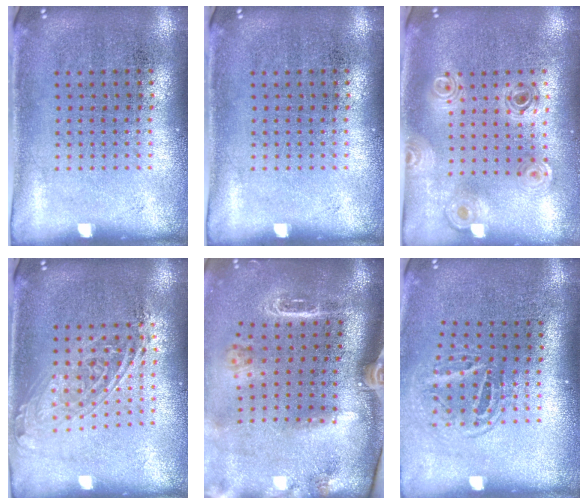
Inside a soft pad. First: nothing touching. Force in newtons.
{"total": 0.0}
{"total": 0.8, "press": 0.8, "slide": 0.1}
{"total": 1.6, "press": 1.3, "slide": 0.9}
{"total": 2.6, "press": 1.9, "slide": 1.7}
{"total": 1.6, "press": 1.0, "slide": 1.3}